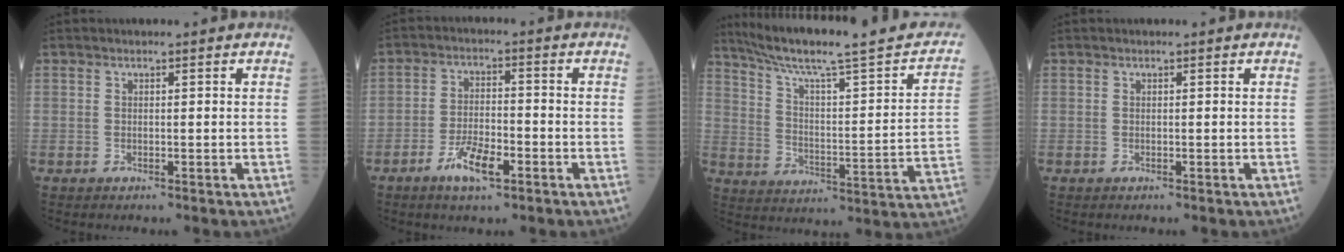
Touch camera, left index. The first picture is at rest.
{"total": 6.0, "force": [-3.4, 1.8, 4.7], "torque": [-0.095, -0.002, -0.061]}
{"total": 22.8, "force": [19.0, 1.3, 12.4], "torque": [-0.188, -0.022, 0.264]}
{"total": 0.0}